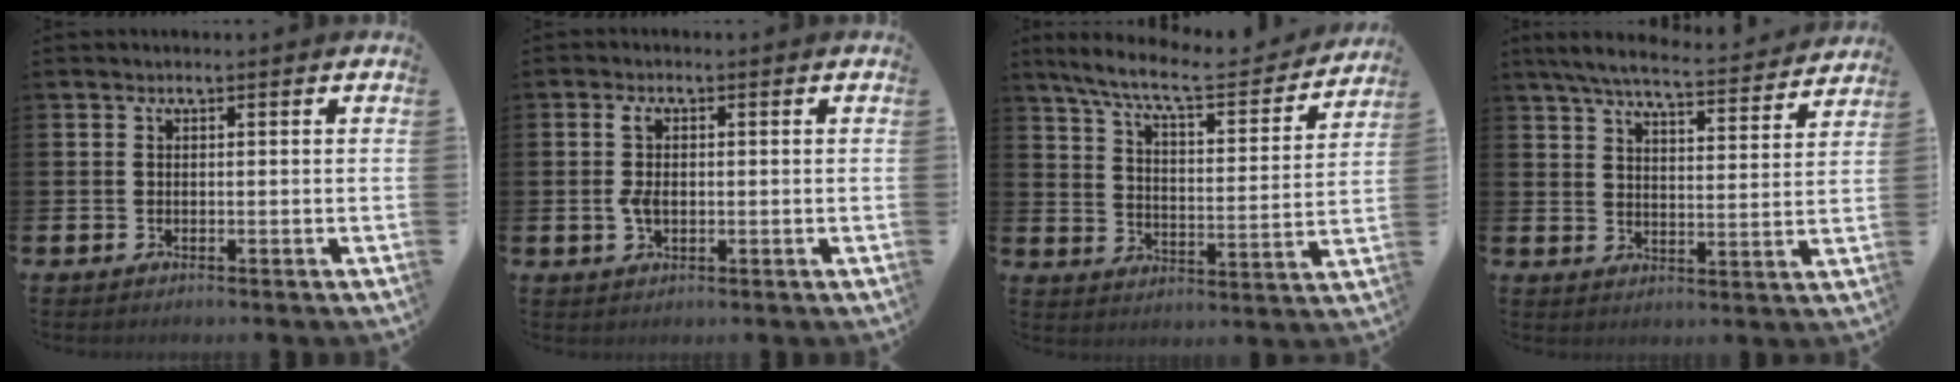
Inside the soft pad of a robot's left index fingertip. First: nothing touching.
{"total": 3.3, "force": [0.3, 2.0, 2.7], "torque": [-0.053, 0.009, 0.003]}
{"total": 8.7, "force": [7.7, 1.6, 3.9], "torque": [-0.101, -0.048, 0.127]}
{"total": 6.7, "force": [6.3, 0.6, 2.3], "torque": [-0.060, -0.044, 0.107]}